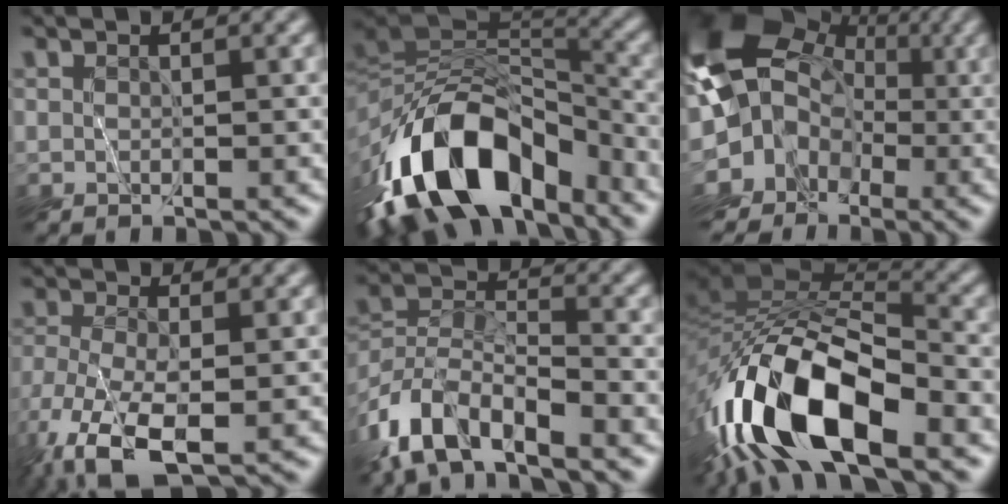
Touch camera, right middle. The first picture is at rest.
{"total": 14.3, "force": [-8.3, 7.7, 8.8], "torque": [-0.176, 0.017, -0.140]}
{"total": 13.1, "force": [-1.6, 11.8, 5.5], "torque": [-0.113, 0.007, -0.062]}
{"total": 9.0, "force": [-4.9, 4.0, 6.4], "torque": [-0.153, -0.043, -0.085]}
{"total": 7.5, "force": [-5.9, 2.6, 3.8], "torque": [-0.071, -0.002, -0.127]}
{"total": 14.2, "force": [-7.0, 5.5, 11.0], "torque": [-0.221, 0.009, -0.136]}